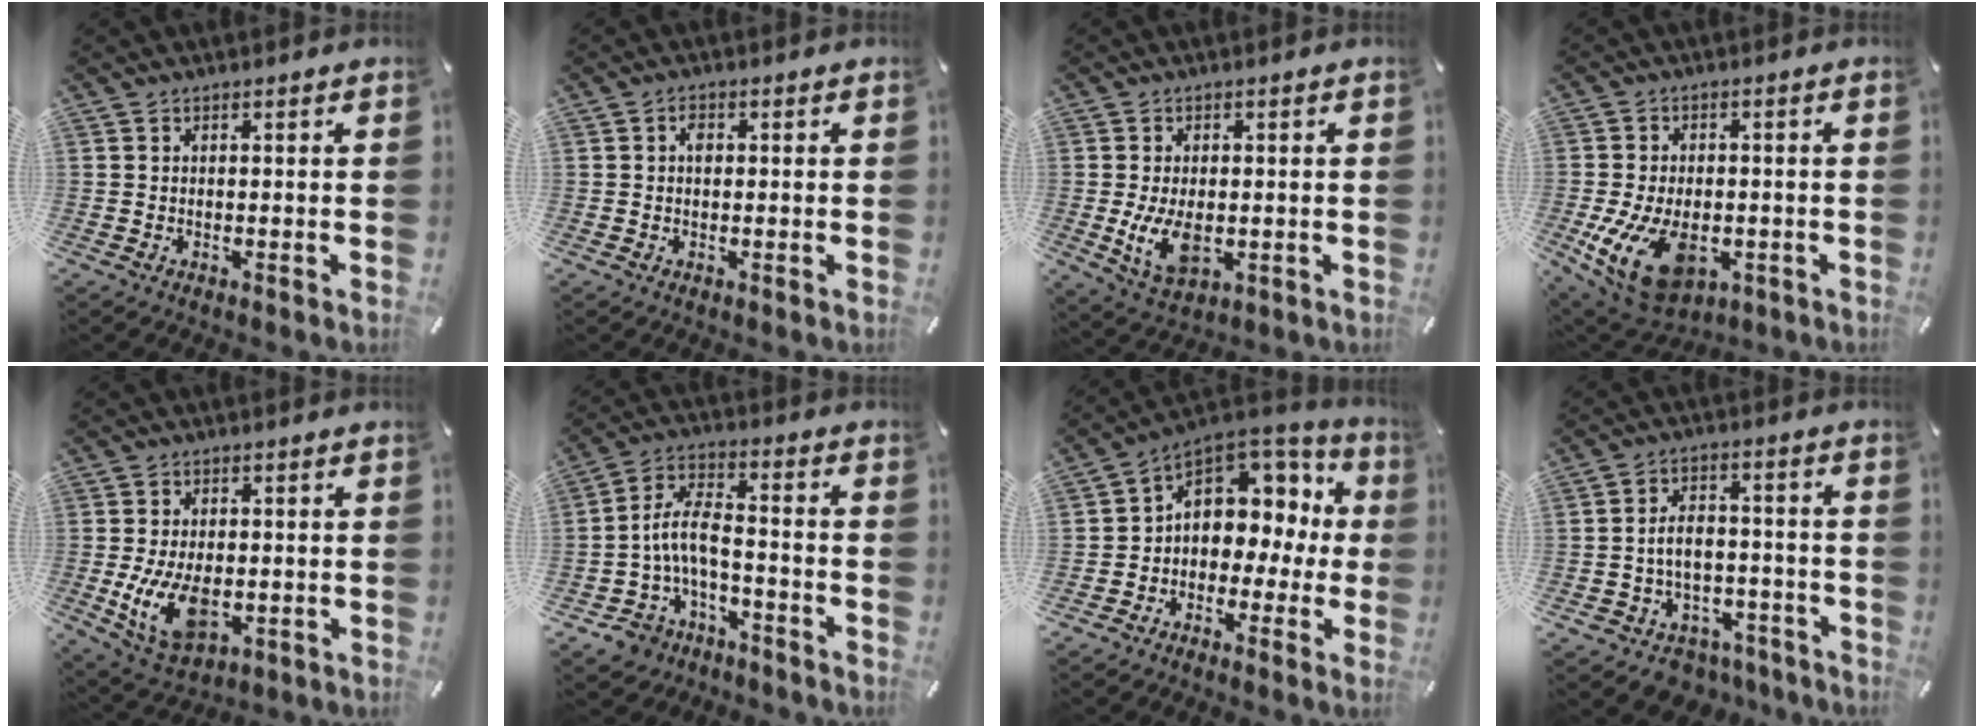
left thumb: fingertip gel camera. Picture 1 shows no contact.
{"total": 1.9, "force": [0.2, 1.4, 1.3], "torque": [-0.019, 0.003, 0.000]}
{"total": 8.6, "force": [-1.1, 5.4, 6.6], "torque": [-0.140, -0.006, -0.018]}
{"total": 14.0, "force": [-3.7, 9.0, 10.1], "torque": [-0.213, 0.002, -0.060]}
{"total": 11.4, "force": [-1.9, 7.1, 8.7], "torque": [-0.174, -0.008, -0.031]}
{"total": 8.5, "force": [-2.8, 5.3, 6.0], "torque": [-0.136, 0.003, -0.058]}
{"total": 9.2, "force": [2.9, 7.7, 4.2], "torque": [-0.066, -0.026, 0.057]}
{"total": 7.4, "force": [-2.1, 6.4, 3.3], "torque": [-0.070, 0.019, -0.034]}